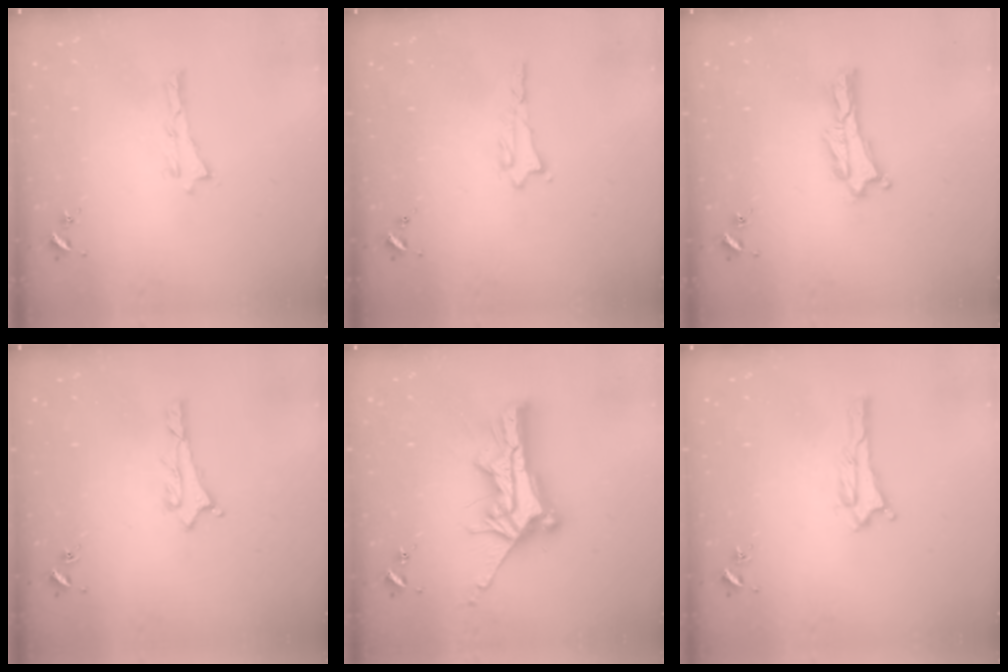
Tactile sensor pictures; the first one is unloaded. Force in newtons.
{"total": 0.9, "press": 0.9, "slide": 0.2}
{"total": 0.7, "press": 0.6, "slide": 0.2}
{"total": 1.1, "press": 1.0, "slide": 0.1}
{"total": 10.4, "press": 10.4, "slide": 1.0}
{"total": 0.6, "press": 0.6, "slide": 0.1}